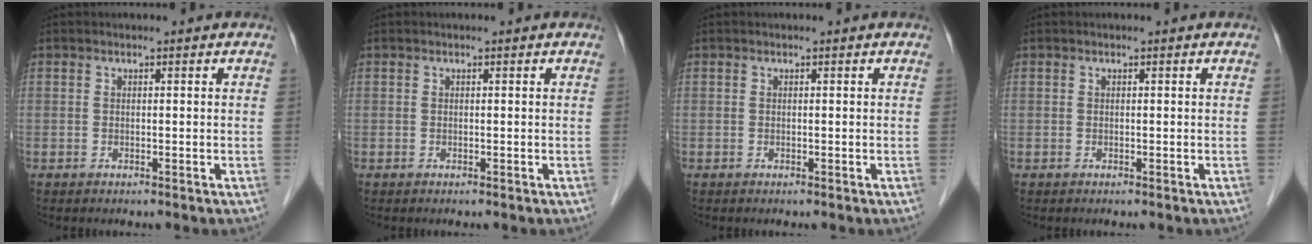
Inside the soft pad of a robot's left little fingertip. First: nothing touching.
{"total": 0.0}
{"total": 0.0}
{"total": 0.0}